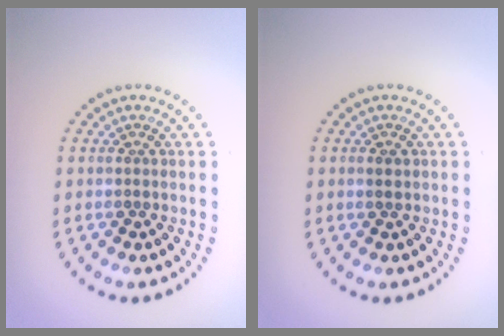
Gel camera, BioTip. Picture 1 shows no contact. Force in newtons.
{"total": 0.8, "press": 0.8, "slide": 0.1}